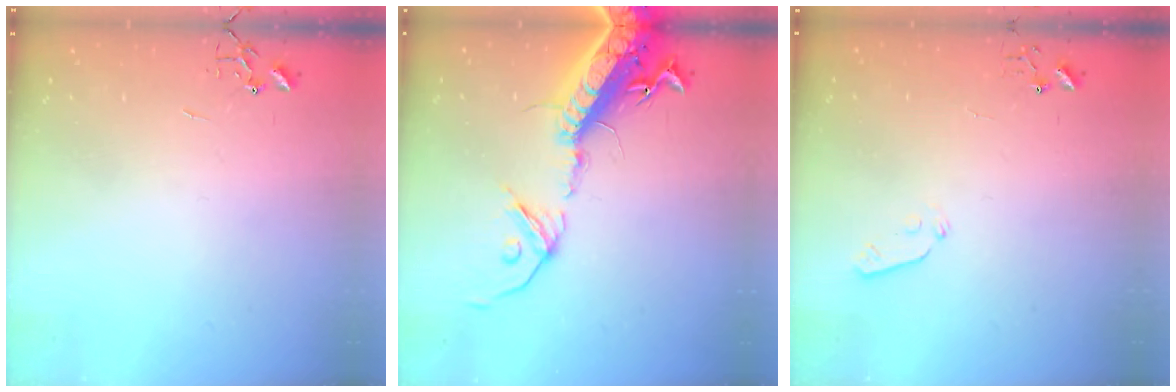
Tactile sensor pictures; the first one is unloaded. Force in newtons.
{"total": 21.7, "press": 21.1, "slide": 5.1}
{"total": 4.8, "press": 4.7, "slide": 0.7}